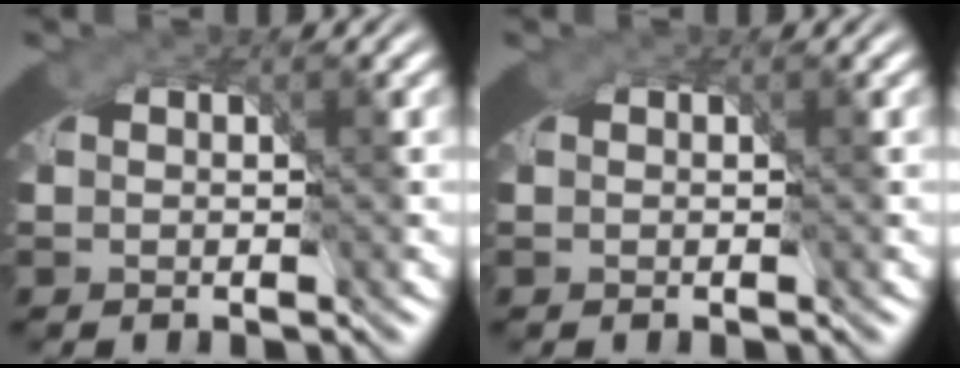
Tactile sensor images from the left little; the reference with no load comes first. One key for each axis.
{"total": 0.0}